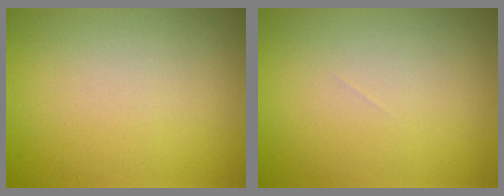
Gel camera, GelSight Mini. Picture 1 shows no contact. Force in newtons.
{"total": 0.0}